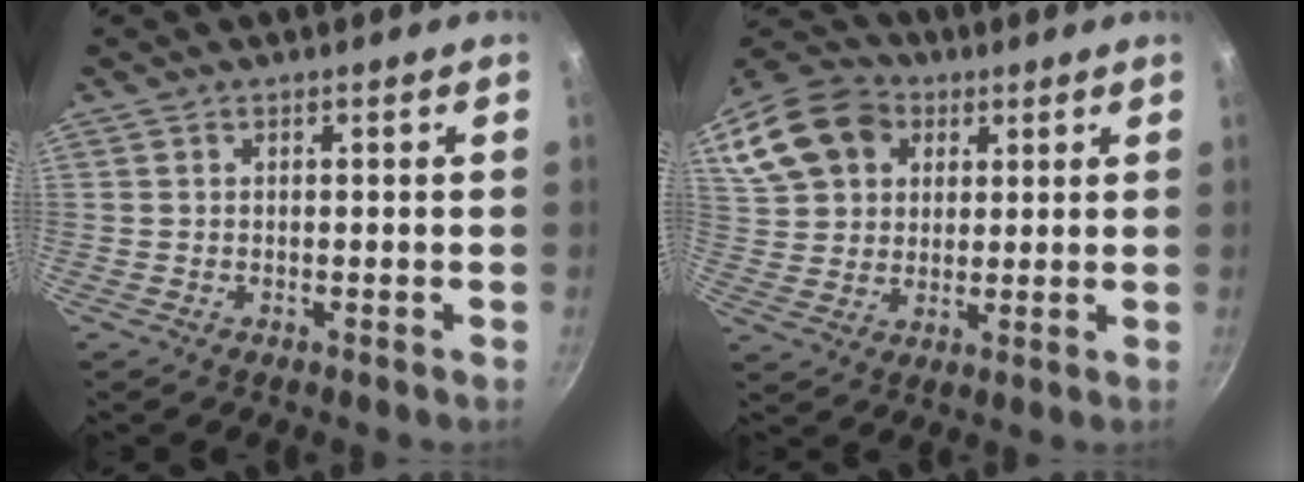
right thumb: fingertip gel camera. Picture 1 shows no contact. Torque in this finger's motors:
{"motor_torque": [-0.90, 0.84, -0.15, 0.13, 0.25]}